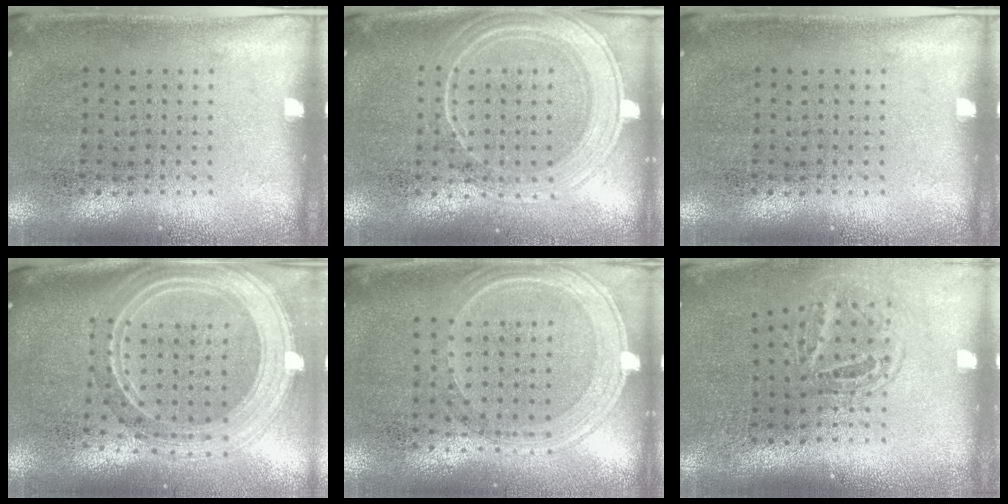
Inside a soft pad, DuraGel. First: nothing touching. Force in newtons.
{"total": 1.9, "press": 1.8, "slide": 0.3}
{"total": 0.0}
{"total": 2.8, "press": 2.4, "slide": 1.6}
{"total": 1.2, "press": 1.2, "slide": 0.3}
{"total": 1.6, "press": 1.0, "slide": 1.2}